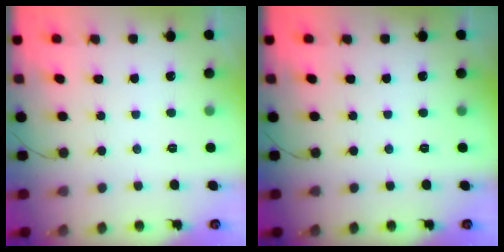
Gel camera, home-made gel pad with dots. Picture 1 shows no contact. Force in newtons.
{"total": 0.0}